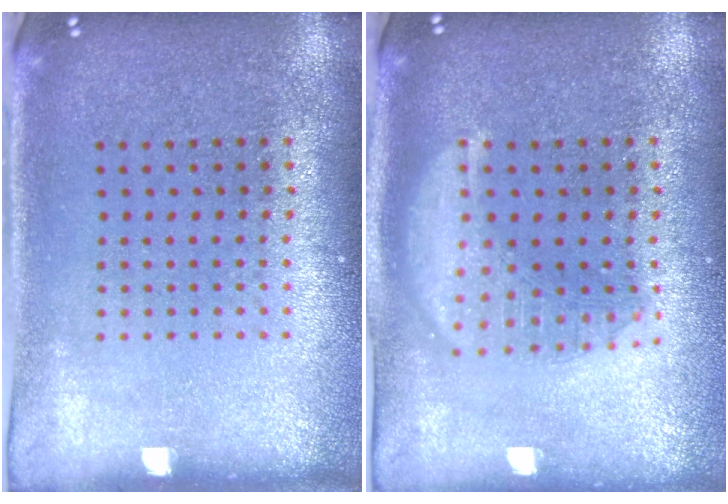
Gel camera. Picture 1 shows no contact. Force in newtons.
{"total": 3.1, "press": 3.1, "slide": 0.3}